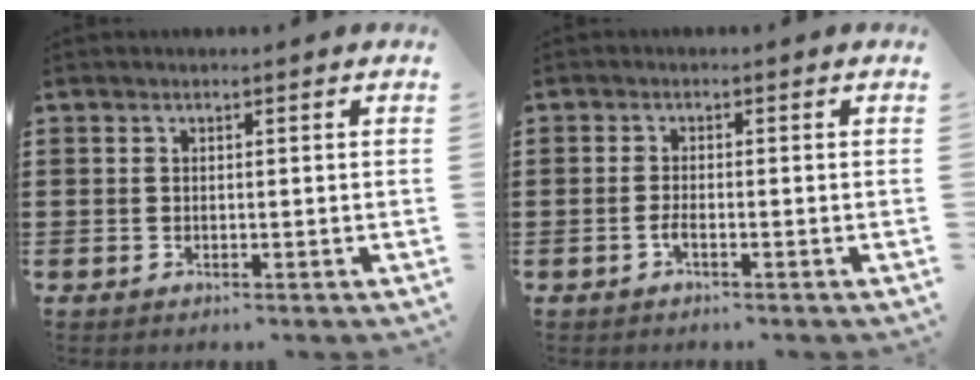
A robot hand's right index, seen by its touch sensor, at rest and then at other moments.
{"total": 1.3, "force": [-0.7, 0.2, 1.1], "torque": [-0.030, -0.006, -0.014]}